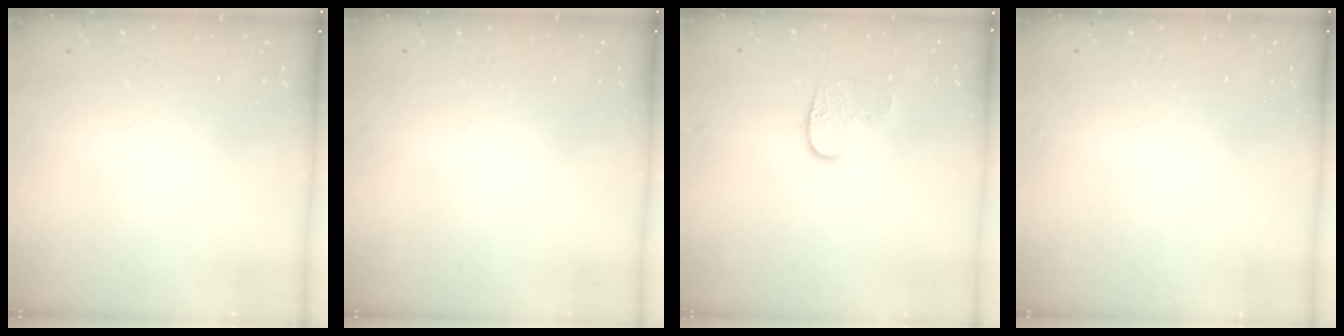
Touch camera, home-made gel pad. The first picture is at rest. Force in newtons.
{"total": 0.0}
{"total": 6.6, "press": 6.6, "slide": 0.3}
{"total": 0.0}